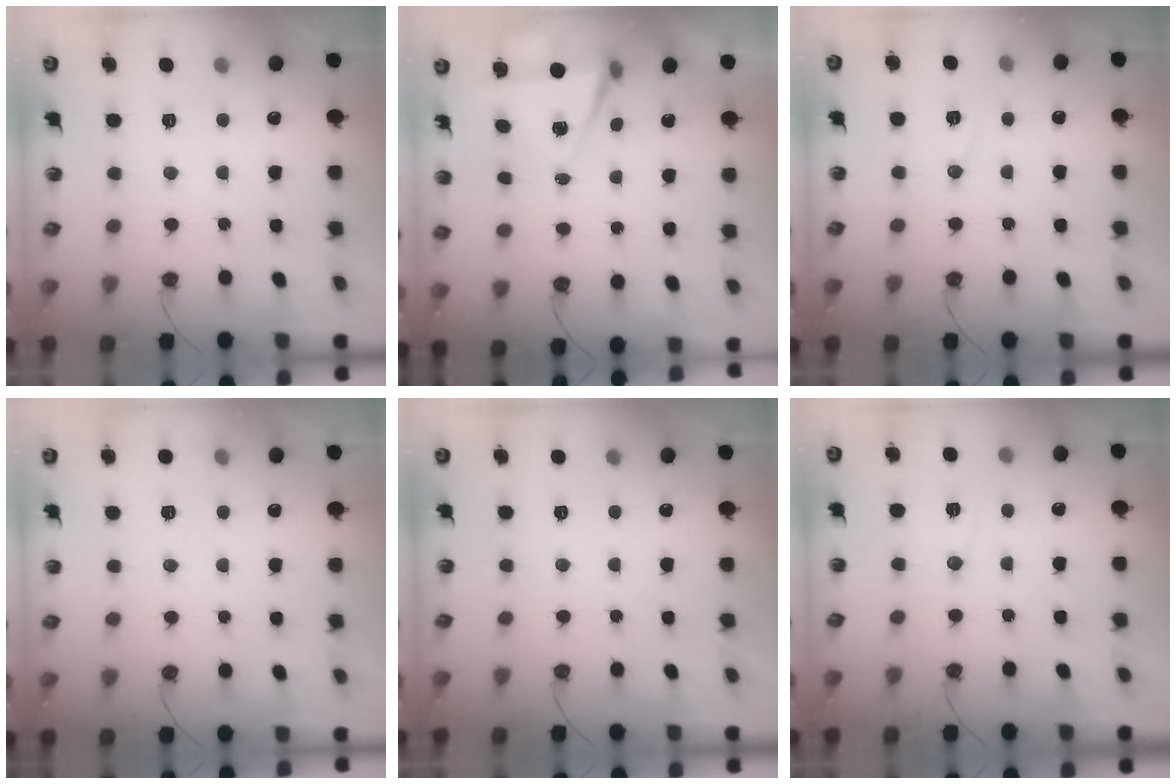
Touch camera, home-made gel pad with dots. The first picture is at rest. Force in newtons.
{"total": 5.4, "press": 2.9, "slide": 4.5}
{"total": 5.6, "press": 3.5, "slide": 4.4}
{"total": 5.2, "press": 3.2, "slide": 4.1}
{"total": 0.0}
{"total": 5.6, "press": 5.4, "slide": 1.3}